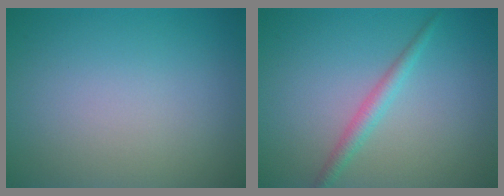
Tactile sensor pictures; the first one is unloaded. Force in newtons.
{"total": 1.8, "press": 1.8, "slide": 0.1}